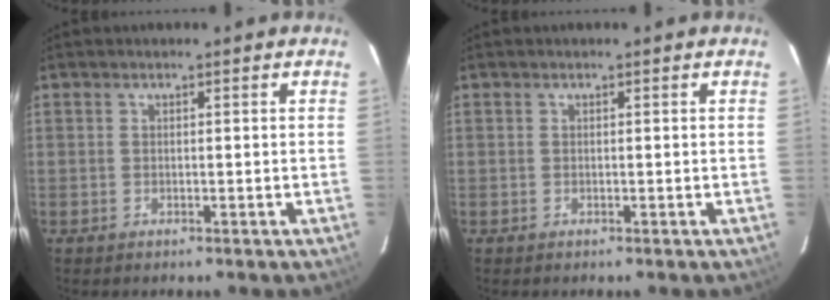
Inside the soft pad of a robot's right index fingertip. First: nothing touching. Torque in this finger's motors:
{"motor_torque": [0.00, 0.00, 0.00, 0.00]}